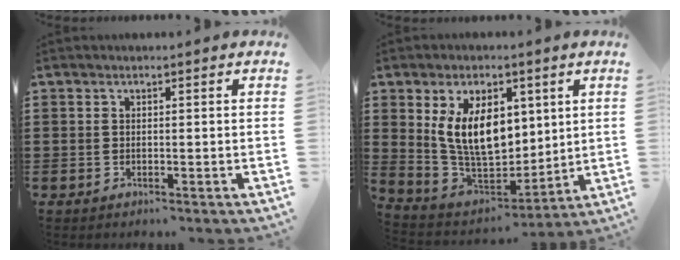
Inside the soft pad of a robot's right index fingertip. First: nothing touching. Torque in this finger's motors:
{"motor_torque": [1.81, 0.33, 1.05, 0.21]}